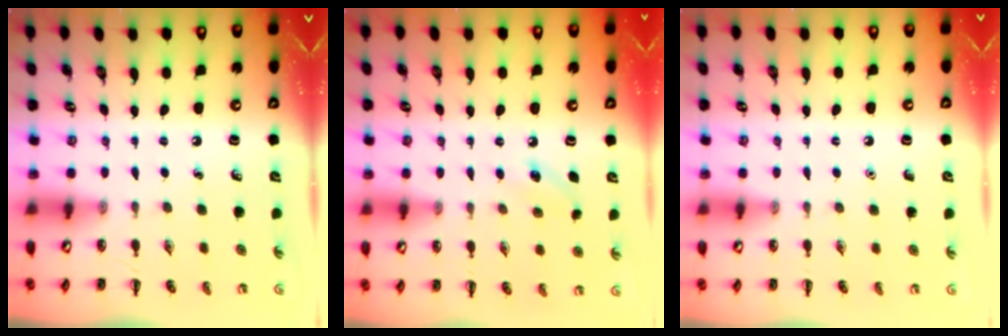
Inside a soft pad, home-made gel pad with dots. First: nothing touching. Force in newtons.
{"total": 6.7, "press": 6.4, "slide": 1.7}
{"total": 1.6, "press": 1.6, "slide": 0.1}